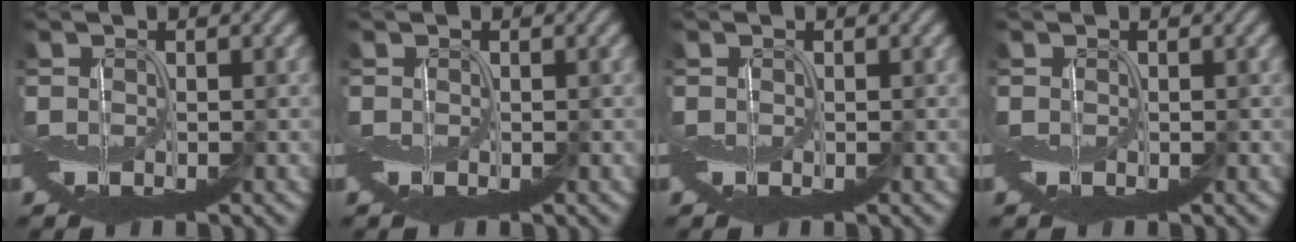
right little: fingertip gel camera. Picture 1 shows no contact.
{"total": 0.0}
{"total": 0.0}
{"total": 0.0}